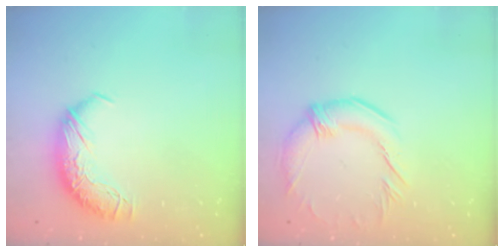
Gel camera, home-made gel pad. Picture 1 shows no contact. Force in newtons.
{"total": 2.9, "press": 2.5, "slide": 1.5}